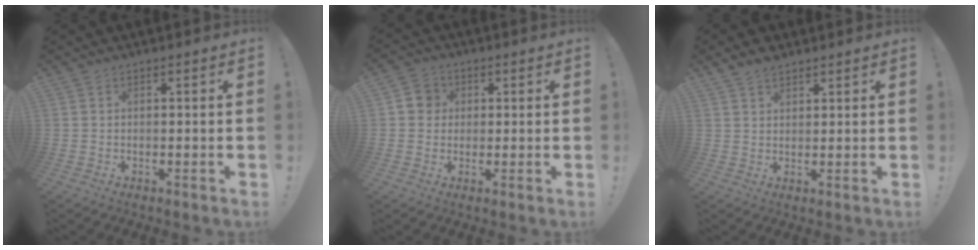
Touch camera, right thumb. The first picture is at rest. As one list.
[{"total": 5.5, "force": [0.9, 5.1, 1.7], "torque": [-0.022, 0.005, 0.017]}, {"total": 3.6, "force": [2.9, 1.7, 1.1], "torque": [-0.022, -0.015, 0.055]}]